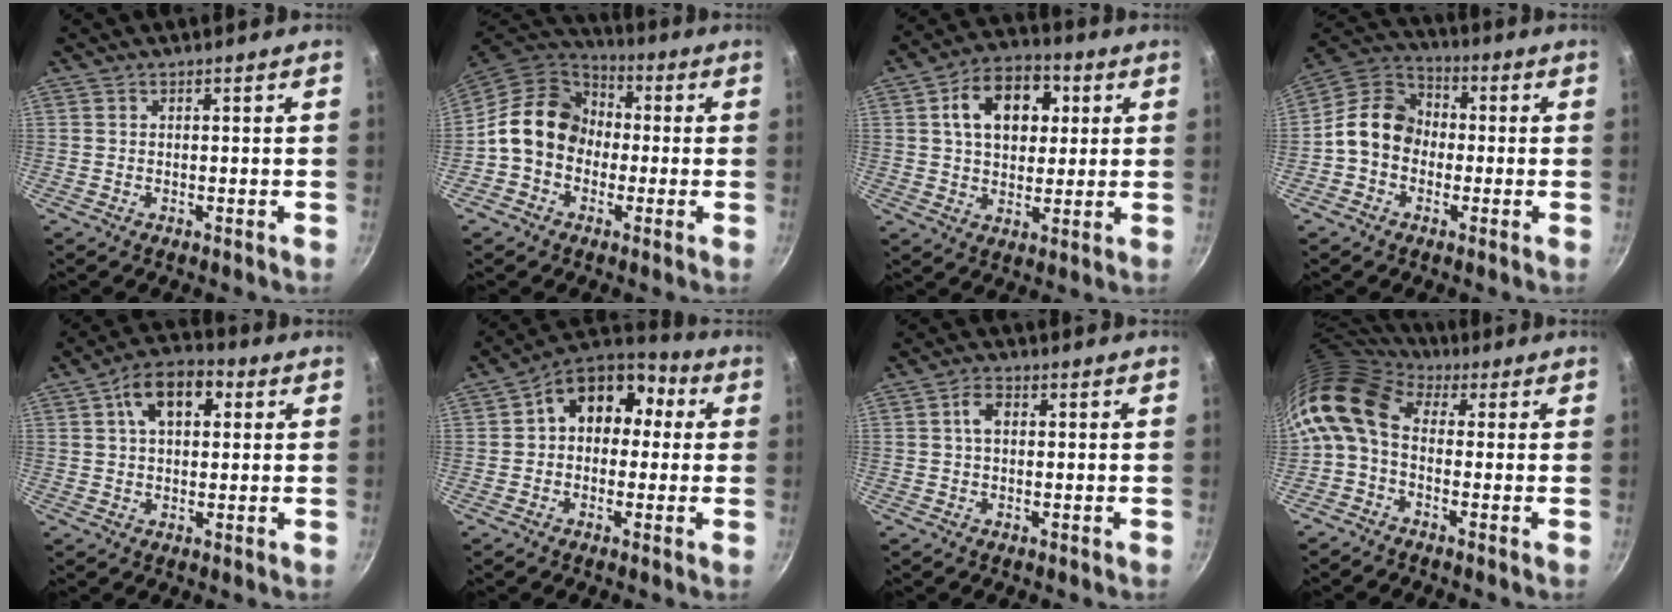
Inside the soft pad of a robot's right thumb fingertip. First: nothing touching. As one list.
[{"total": 13.9, "force": [-0.5, 11.6, 7.6], "torque": [-0.090, 0.039, -0.029]}, {"total": 14.1, "force": [3.9, 9.7, 9.5], "torque": [-0.113, 0.008, 0.051]}, {"total": 11.3, "force": [-1.2, 9.3, 6.3], "torque": [-0.074, 0.038, -0.046]}, {"total": 10.5, "force": [3.2, 6.5, 7.6], "torque": [-0.092, 0.015, 0.039]}, {"total": 13.5, "force": [2.0, 10.3, 8.4], "torque": [-0.086, 0.035, 0.010]}, {"total": 3.5, "force": [0.5, 2.3, 2.6], "torque": [-0.041, 0.010, 0.004]}, {"total": 10.9, "force": [0.6, 7.3, 8.0], "torque": [-0.152, 0.024, -0.010]}]